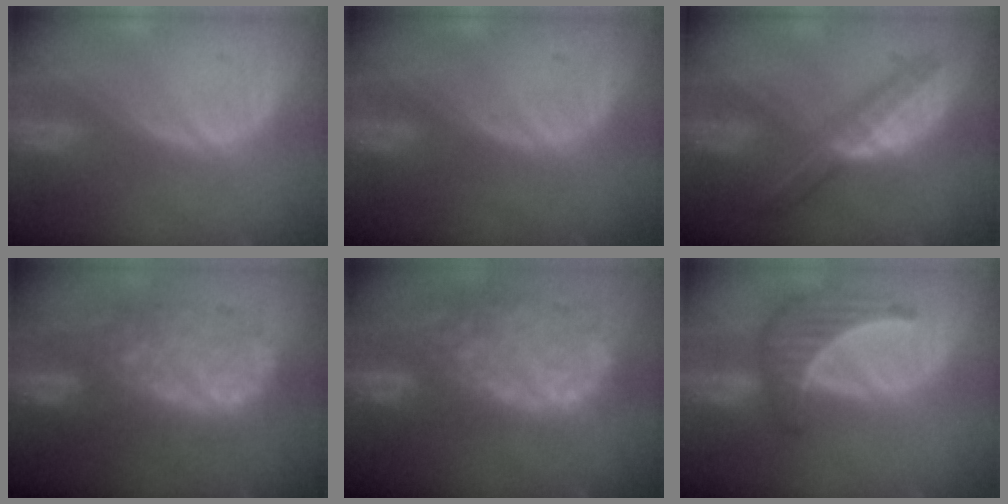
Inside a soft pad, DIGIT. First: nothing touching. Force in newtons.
{"total": 0.0}
{"total": 6.6, "press": 5.7, "slide": 3.3}
{"total": 11.0, "press": 10.9, "slide": 1.3}
{"total": 13.3, "press": 11.0, "slide": 7.4}
{"total": 6.4, "press": 6.4, "slide": 0.3}